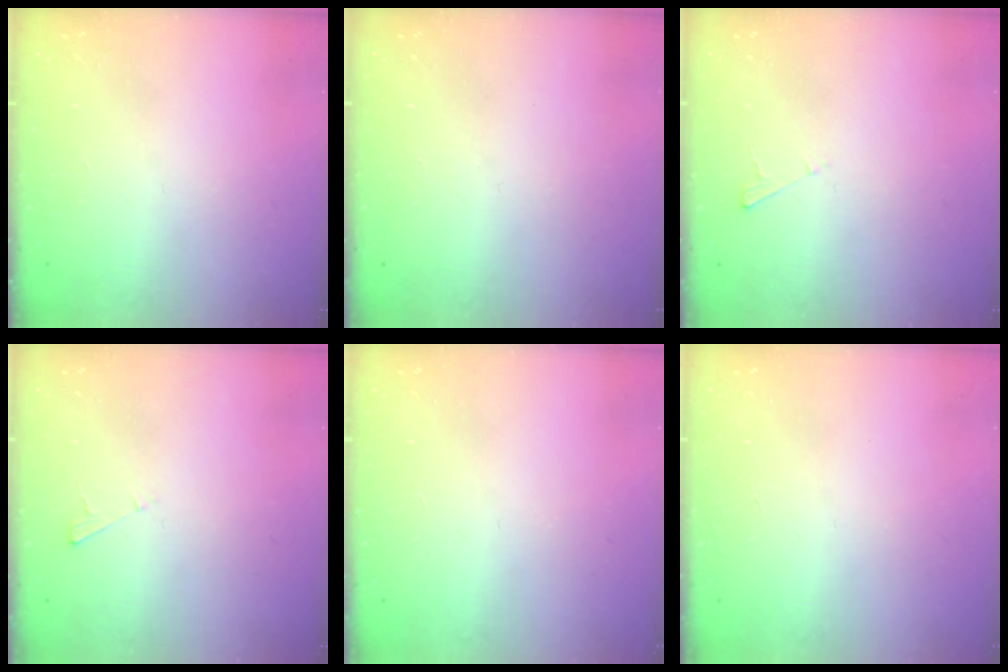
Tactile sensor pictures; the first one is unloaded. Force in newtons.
{"total": 1.5, "press": 1.4, "slide": 0.2}
{"total": 2.0, "press": 2.0, "slide": 0.2}
{"total": 2.0, "press": 2.0, "slide": 0.2}
{"total": 0.0}
{"total": 0.0}